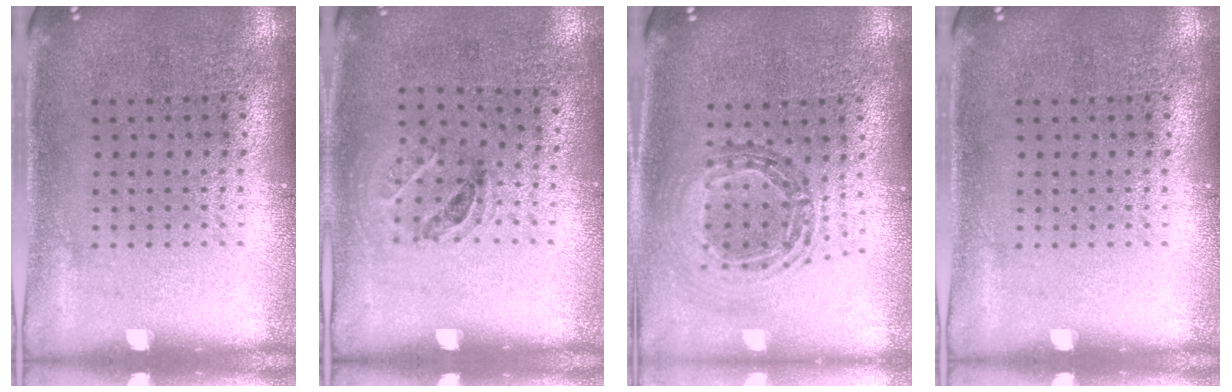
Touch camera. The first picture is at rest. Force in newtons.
{"total": 1.1, "press": 0.7, "slide": 0.9}
{"total": 0.9, "press": 0.9, "slide": 0.0}
{"total": 0.0}